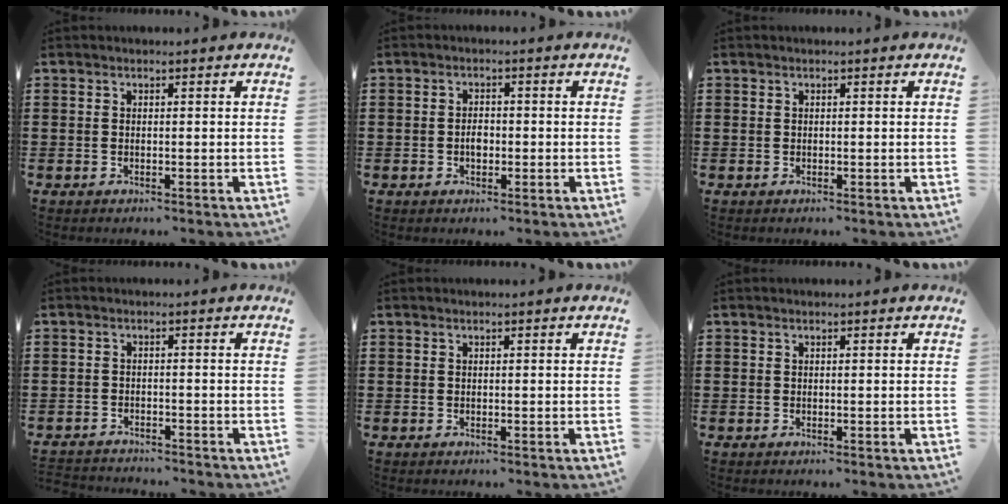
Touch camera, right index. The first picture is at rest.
{"total": 2.0, "force": [-0.4, 1.2, 1.5], "torque": [-0.027, 0.006, -0.009]}
{"total": 0.0}
{"total": 2.0, "force": [-2.0, 0.0, -0.2], "torque": [-0.004, -0.001, -0.043]}
{"total": 0.0}
{"total": 0.0}